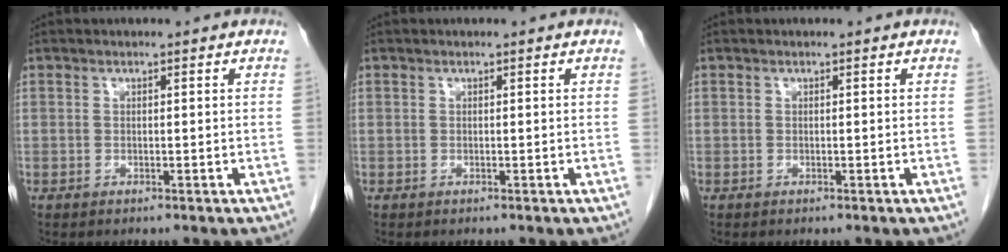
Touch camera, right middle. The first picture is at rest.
{"total": 0.0}
{"total": 0.0}